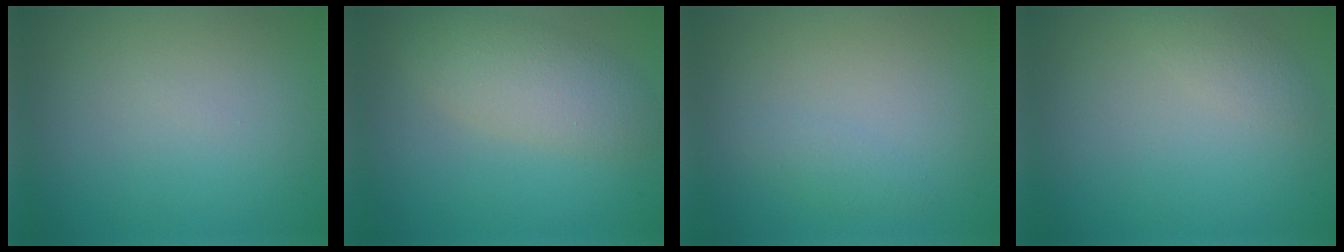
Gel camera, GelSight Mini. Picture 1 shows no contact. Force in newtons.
{"total": 4.3, "press": 4.3, "slide": 0.4}
{"total": 1.0, "press": 1.0, "slide": 0.0}
{"total": 1.4, "press": 1.4, "slide": 0.1}